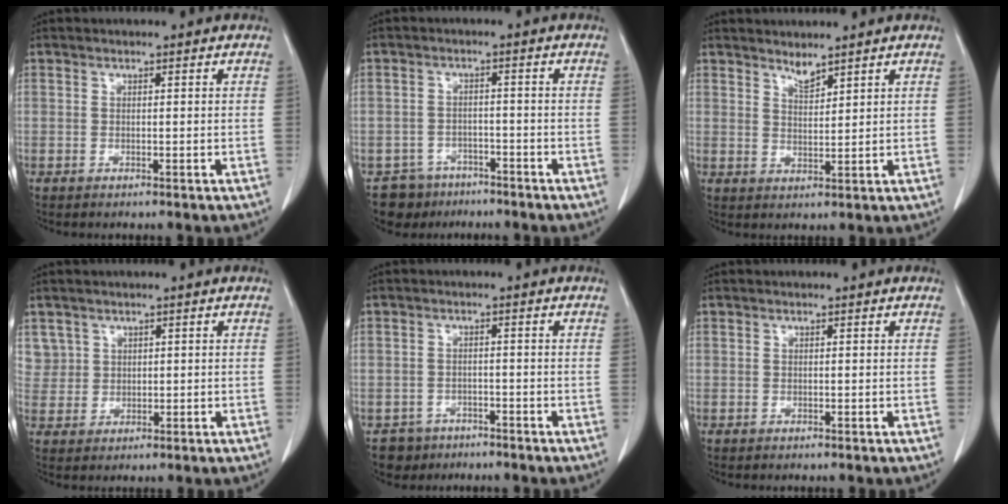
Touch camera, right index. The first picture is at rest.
{"total": 5.5, "force": [-4.2, 3.5, -0.4], "torque": [0.014, 0.008, -0.067]}
{"total": 2.3, "force": [2.2, 0.1, 0.7], "torque": [-0.013, -0.007, 0.044]}
{"total": 3.6, "force": [1.9, 3.0, -0.3], "torque": [0.023, 0.005, 0.034]}
{"total": 3.9, "force": [-2.7, 2.7, -0.5], "torque": [0.010, 0.009, -0.045]}
{"total": 0.0}